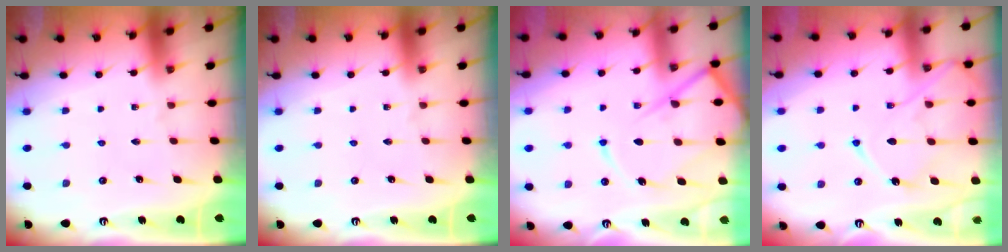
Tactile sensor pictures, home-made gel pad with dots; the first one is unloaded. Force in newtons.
{"total": 0.0}
{"total": 13.6, "press": 13.5, "slide": 1.2}
{"total": 13.4, "press": 13.4, "slide": 1.0}